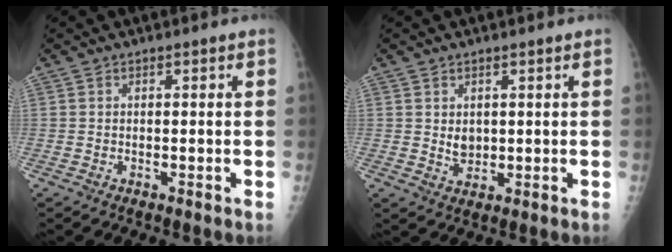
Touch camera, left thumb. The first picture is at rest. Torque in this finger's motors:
{"motor_torque": [-0.03, -0.05, 0.18, 0.02, 0.01]}